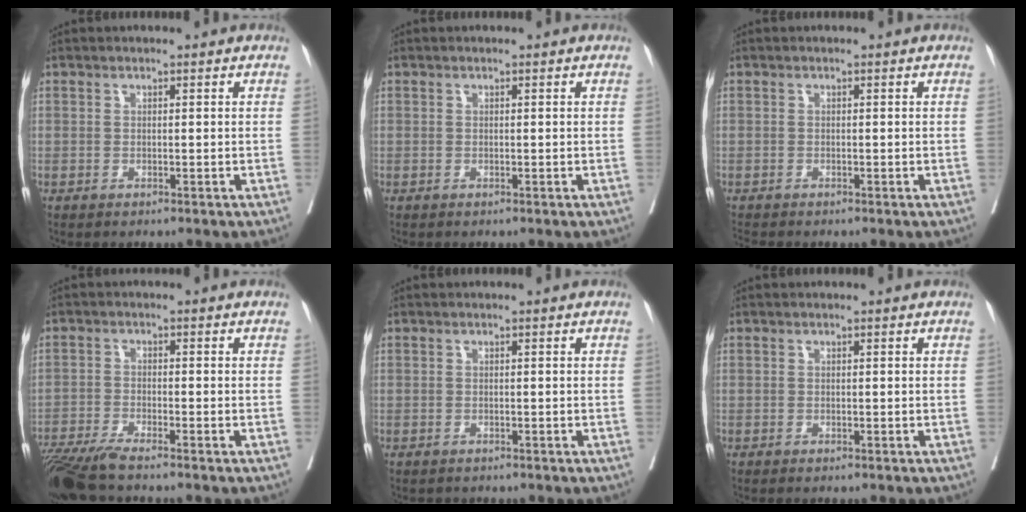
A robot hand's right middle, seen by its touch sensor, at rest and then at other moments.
{"total": 0.0}
{"total": 1.1, "force": [-1.1, -0.3, 0.0], "torque": [-0.012, -0.008, -0.021]}
{"total": 7.2, "force": [-6.1, -0.3, 3.8], "torque": [-0.059, -0.023, -0.111]}
{"total": 1.1, "force": [-1.0, 0.4, 0.1], "torque": [-0.019, -0.004, -0.016]}
{"total": 1.1, "force": [-1.0, 0.1, 0.4], "torque": [-0.005, -0.002, -0.016]}